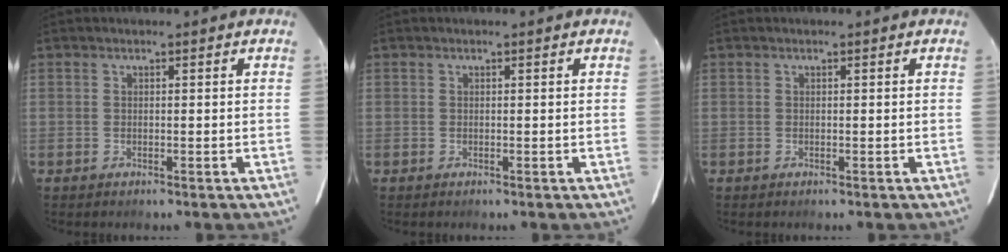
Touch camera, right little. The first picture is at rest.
{"total": 0.0}
{"total": 0.0}